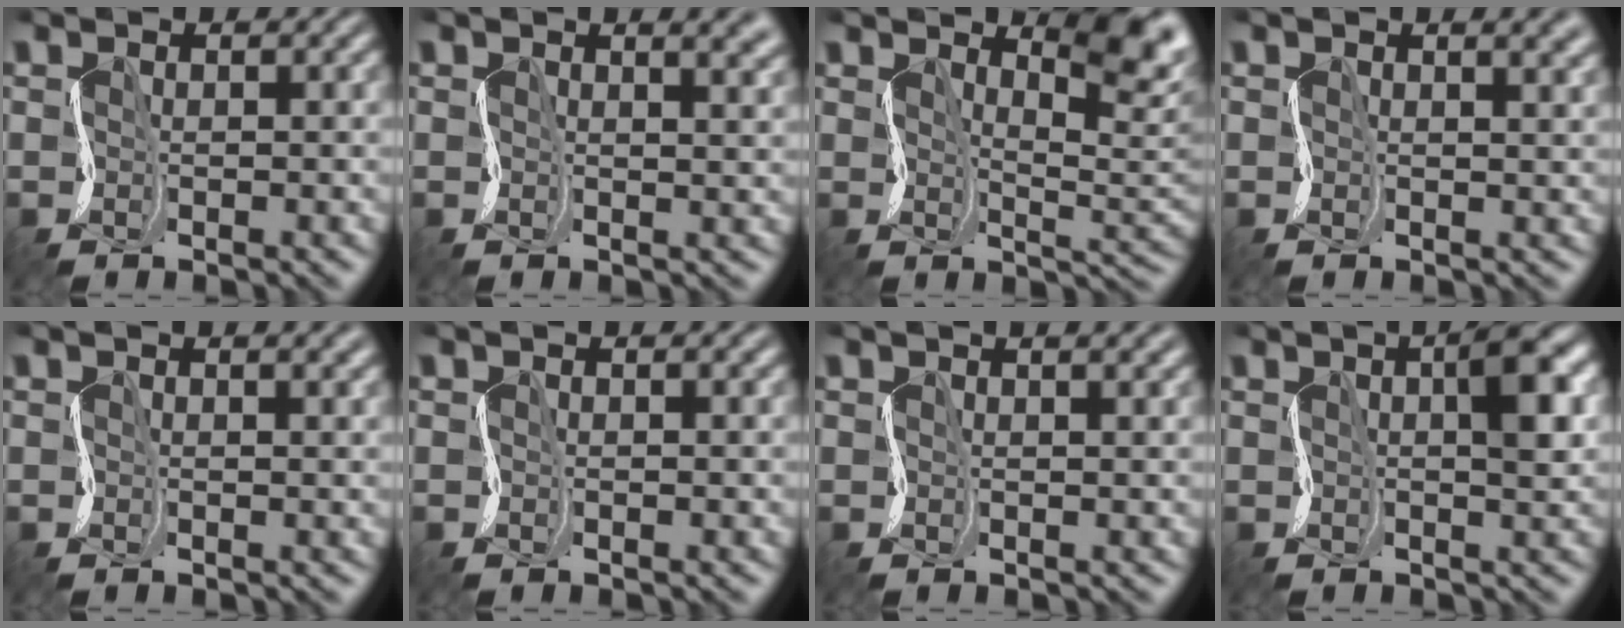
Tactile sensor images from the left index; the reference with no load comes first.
{"total": 4.4, "force": [2.4, 1.8, 3.2], "torque": [-0.022, 0.021, 0.010]}
{"total": 7.8, "force": [4.4, 2.5, 6.0], "torque": [-0.082, 0.008, 0.067]}
{"total": 3.2, "force": [1.8, 1.3, 2.4], "torque": [-0.015, 0.012, 0.012]}
{"total": 2.2, "force": [1.2, 0.7, 1.7], "torque": [-0.013, 0.004, 0.011]}
{"total": 0.7, "force": [0.3, 0.1, 0.6], "torque": [-0.009, 0.006, 0.003]}
{"total": 3.8, "force": [2.2, 1.6, 2.6], "torque": [-0.015, 0.018, 0.001]}
{"total": 4.1, "force": [1.0, 1.0, 3.9], "torque": [-0.058, 0.013, 0.012]}